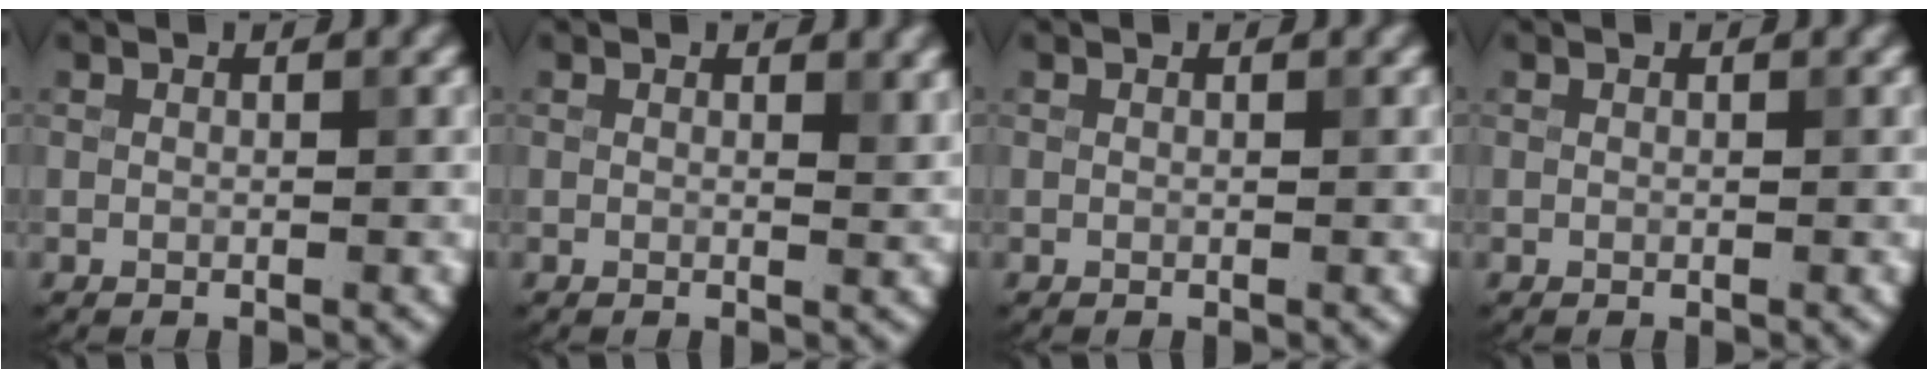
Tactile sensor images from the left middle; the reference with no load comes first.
{"total": 1.3, "force": [0.5, 0.5, 1.1], "torque": [-0.009, -0.003, 0.008]}
{"total": 0.0}
{"total": 0.0}